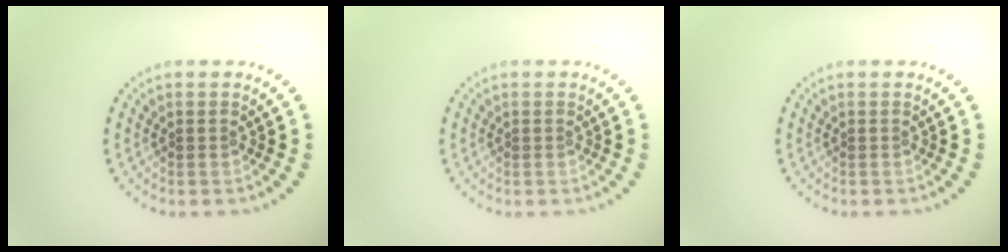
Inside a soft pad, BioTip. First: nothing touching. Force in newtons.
{"total": 0.0}
{"total": 0.0}